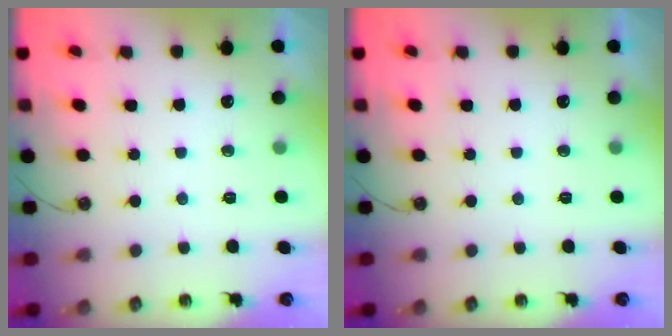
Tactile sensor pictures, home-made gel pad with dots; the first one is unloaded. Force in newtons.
{"total": 0.0}